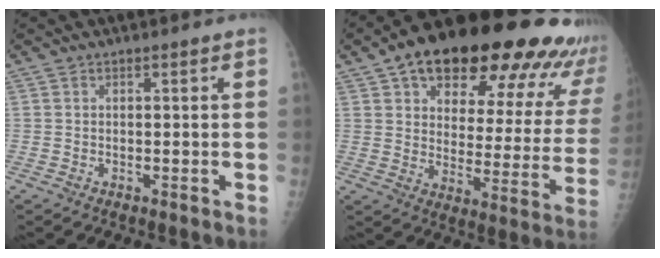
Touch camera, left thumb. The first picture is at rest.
{"total": 31.0, "force": [20.4, 12.0, 20.1], "torque": [-0.252, -0.036, 0.271]}